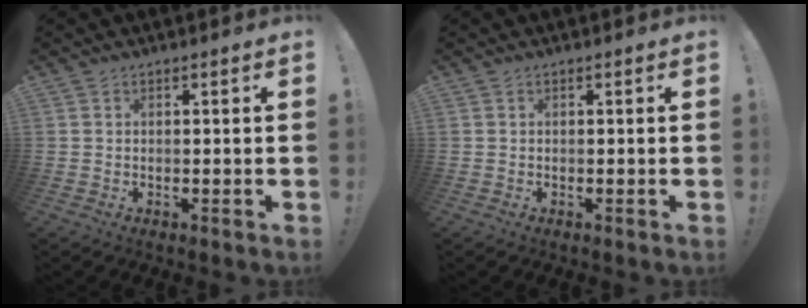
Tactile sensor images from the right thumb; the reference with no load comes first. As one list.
[{"total": 0.0}]